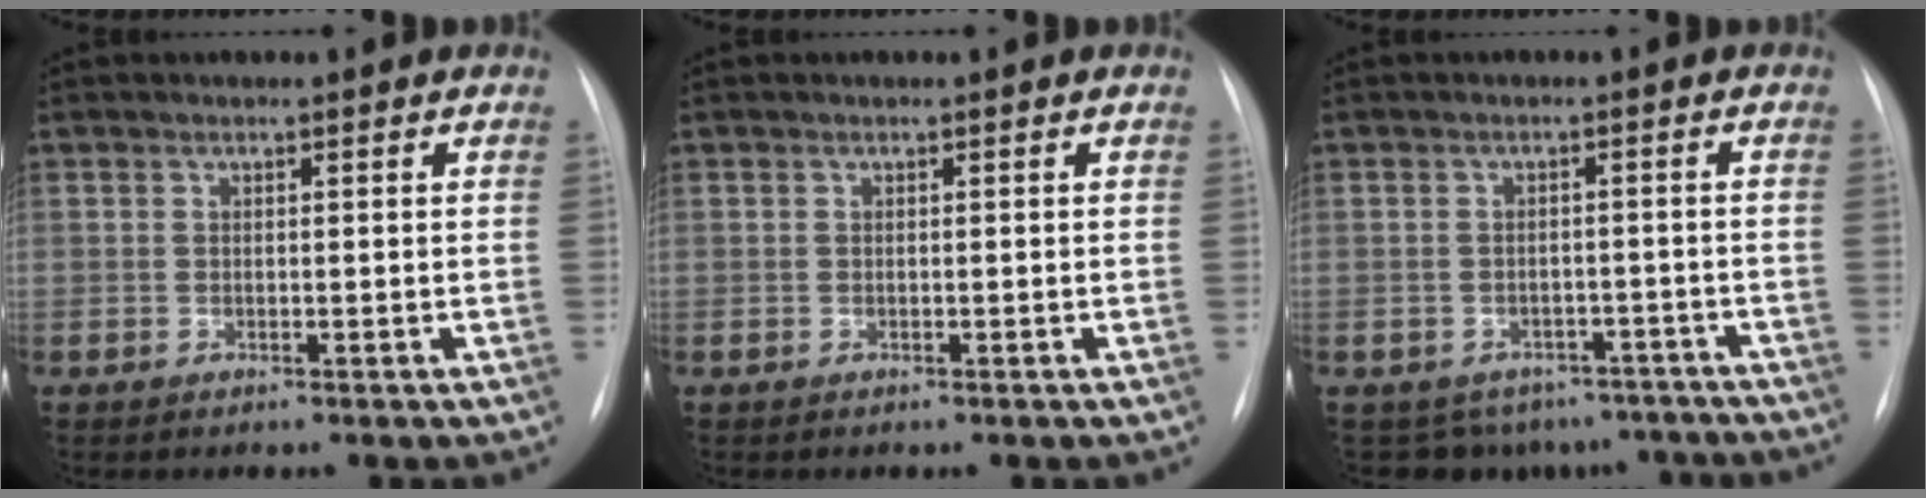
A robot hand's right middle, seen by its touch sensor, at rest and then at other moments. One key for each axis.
{"total": 0.0}
{"total": 9.8, "fx": -7.8, "fy": 5.8, "fz": 0.8, "tx": 0.002, "ty": 0.020, "tz": -0.081}